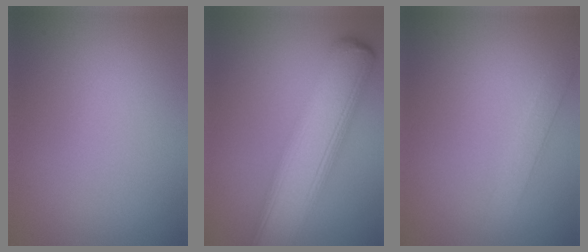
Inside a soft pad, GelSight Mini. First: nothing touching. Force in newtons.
{"total": 9.3, "press": 9.3, "slide": 0.3}
{"total": 2.3, "press": 2.3, "slide": 0.1}